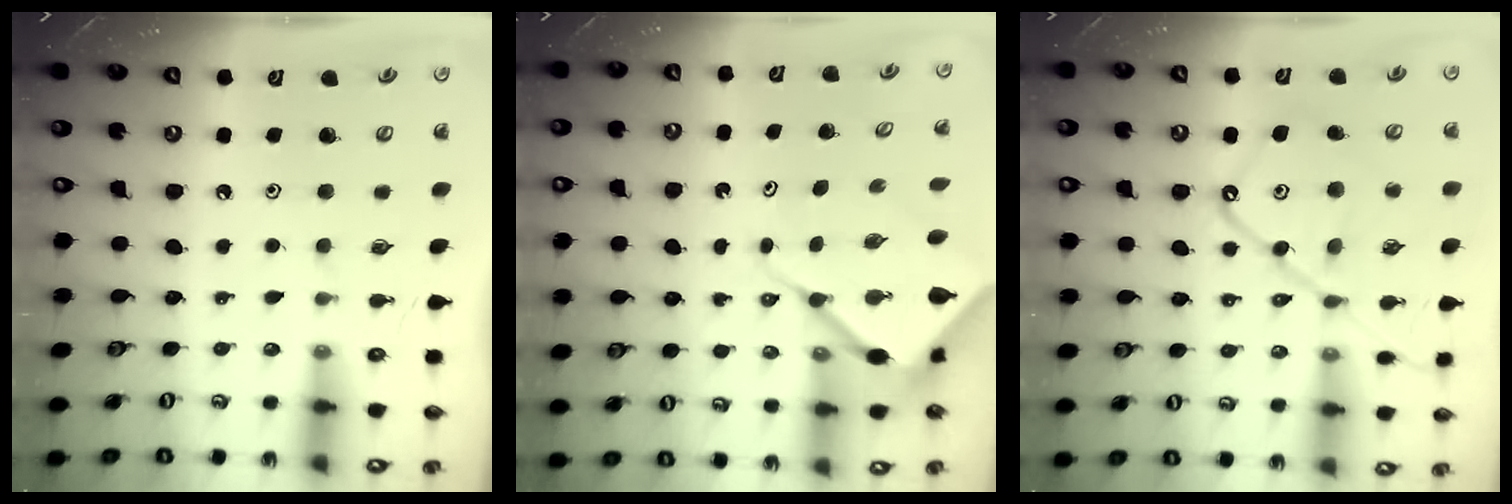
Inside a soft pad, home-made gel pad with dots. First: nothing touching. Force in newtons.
{"total": 9.4, "press": 9.3, "slide": 0.9}
{"total": 15.8, "press": 15.7, "slide": 1.6}